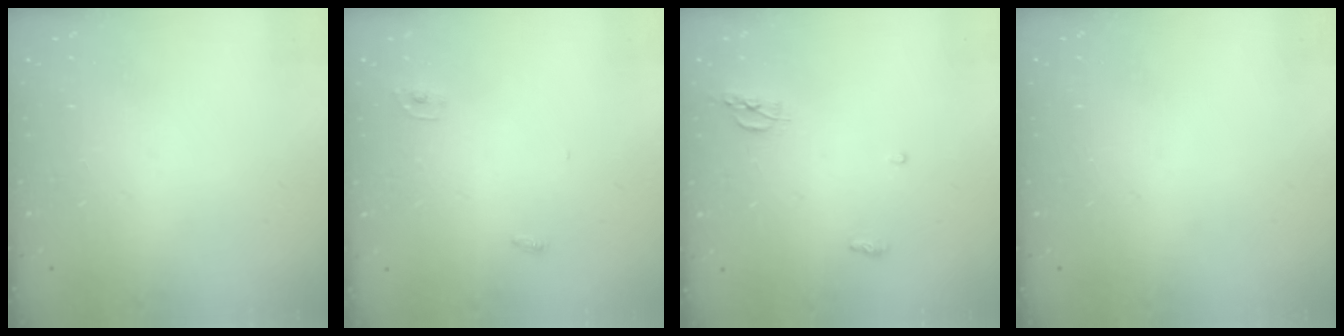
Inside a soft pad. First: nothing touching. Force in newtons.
{"total": 2.4, "press": 2.4, "slide": 0.2}
{"total": 7.2, "press": 5.3, "slide": 4.9}
{"total": 0.0}